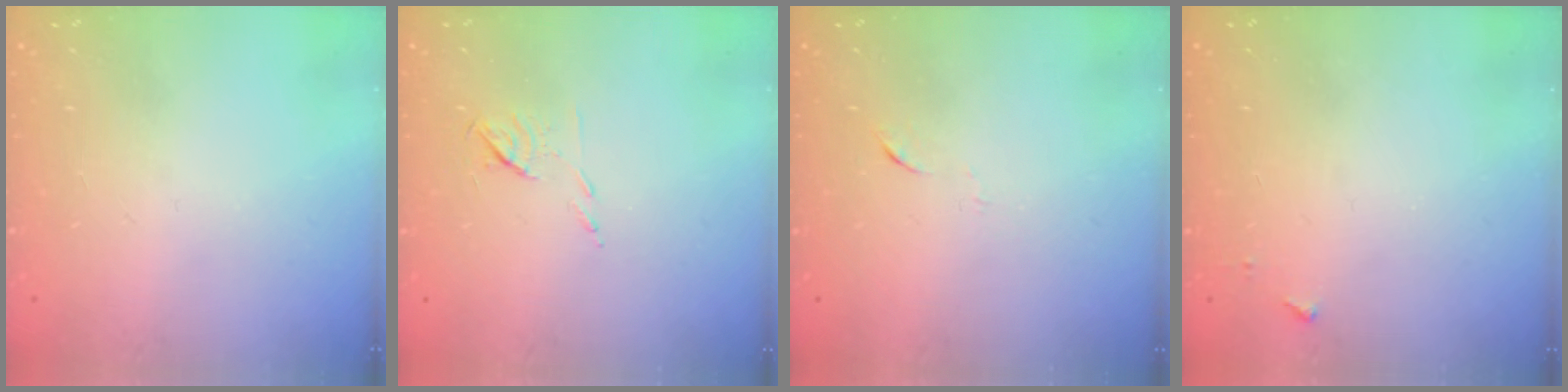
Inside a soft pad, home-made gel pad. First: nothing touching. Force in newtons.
{"total": 5.4, "press": 5.3, "slide": 0.9}
{"total": 4.0, "press": 4.0, "slide": 0.6}
{"total": 3.5, "press": 3.5, "slide": 0.4}